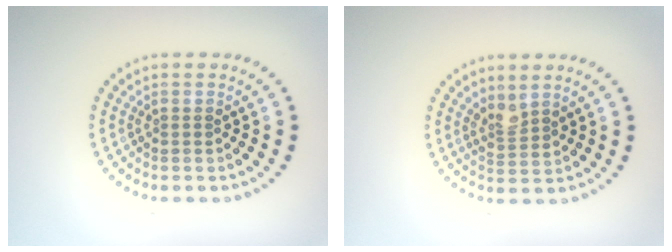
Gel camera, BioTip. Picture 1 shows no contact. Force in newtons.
{"total": 1.8, "press": 1.5, "slide": 1.1}